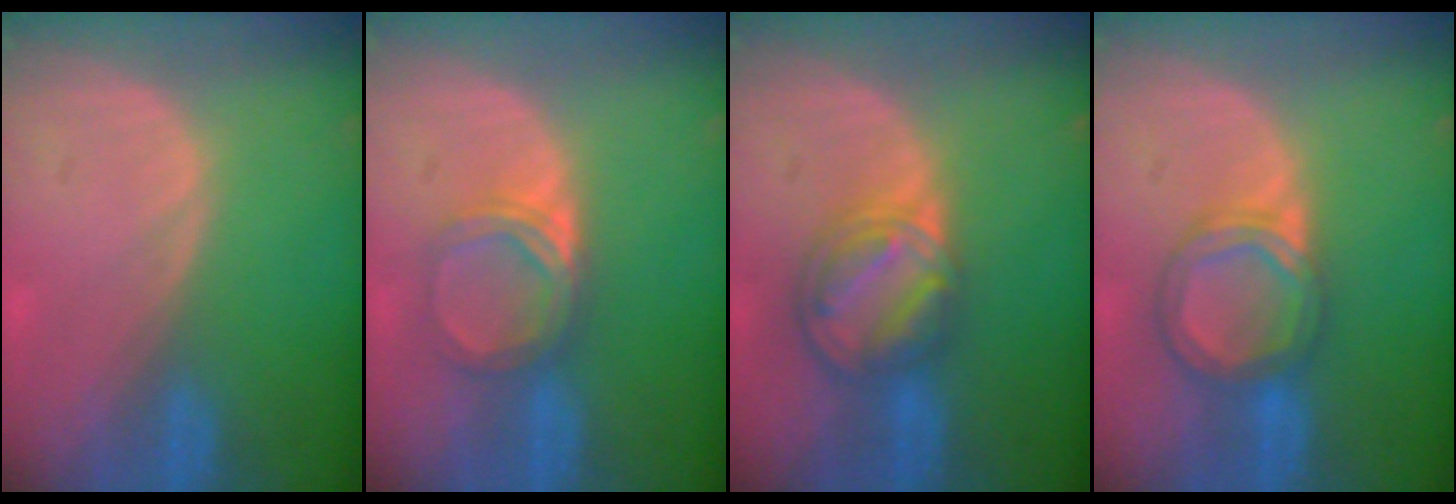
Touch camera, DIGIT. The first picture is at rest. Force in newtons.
{"total": 5.2, "press": 4.6, "slide": 2.4}
{"total": 8.2, "press": 6.9, "slide": 4.4}
{"total": 6.3, "press": 5.7, "slide": 2.5}